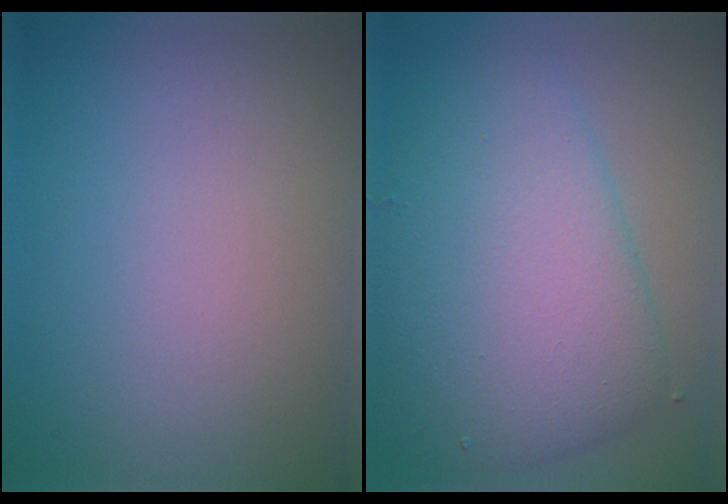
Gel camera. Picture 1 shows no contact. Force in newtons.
{"total": 8.6, "press": 8.6, "slide": 0.1}